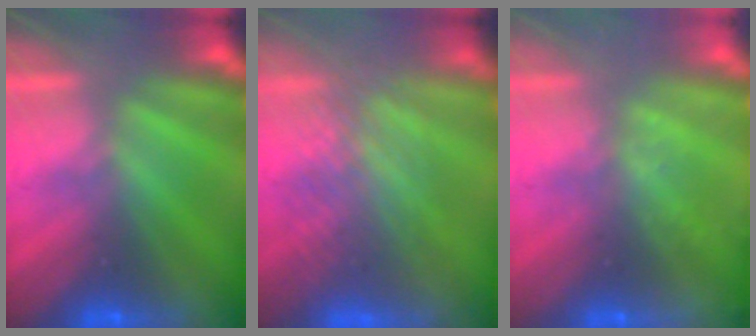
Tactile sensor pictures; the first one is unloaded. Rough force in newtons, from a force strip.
{"total": 3.1}
{"total": 2.4}